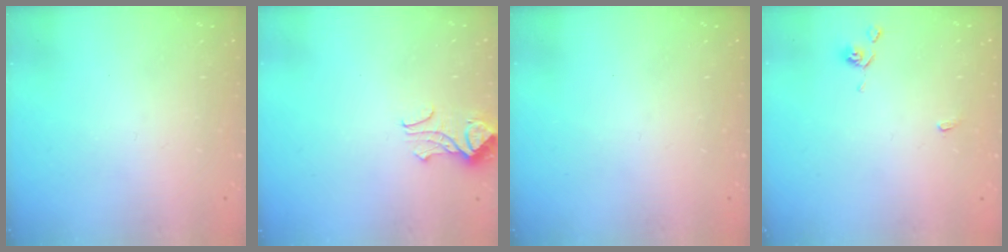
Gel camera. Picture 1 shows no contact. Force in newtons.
{"total": 1.2, "press": 0.6, "slide": 1.0}
{"total": 0.0}
{"total": 1.8, "press": 1.8, "slide": 0.3}